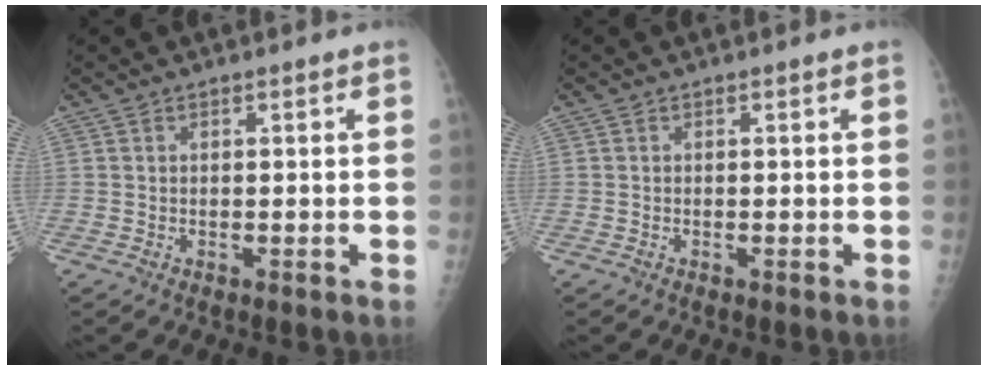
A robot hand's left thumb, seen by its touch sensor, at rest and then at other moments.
{"total": 0.0}